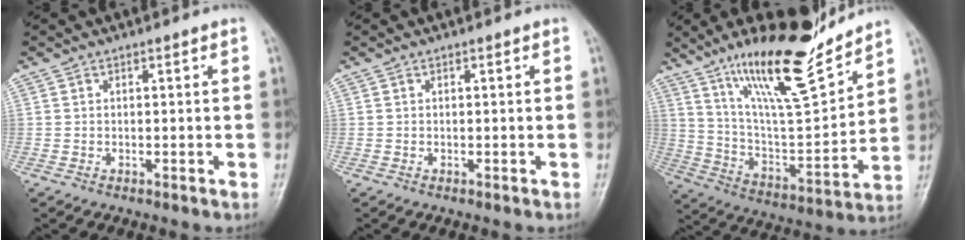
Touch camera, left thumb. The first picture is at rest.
{"total": 0.0}
{"total": 20.4, "force": [15.0, 4.4, 13.1], "torque": [-0.183, -0.086, 0.267]}